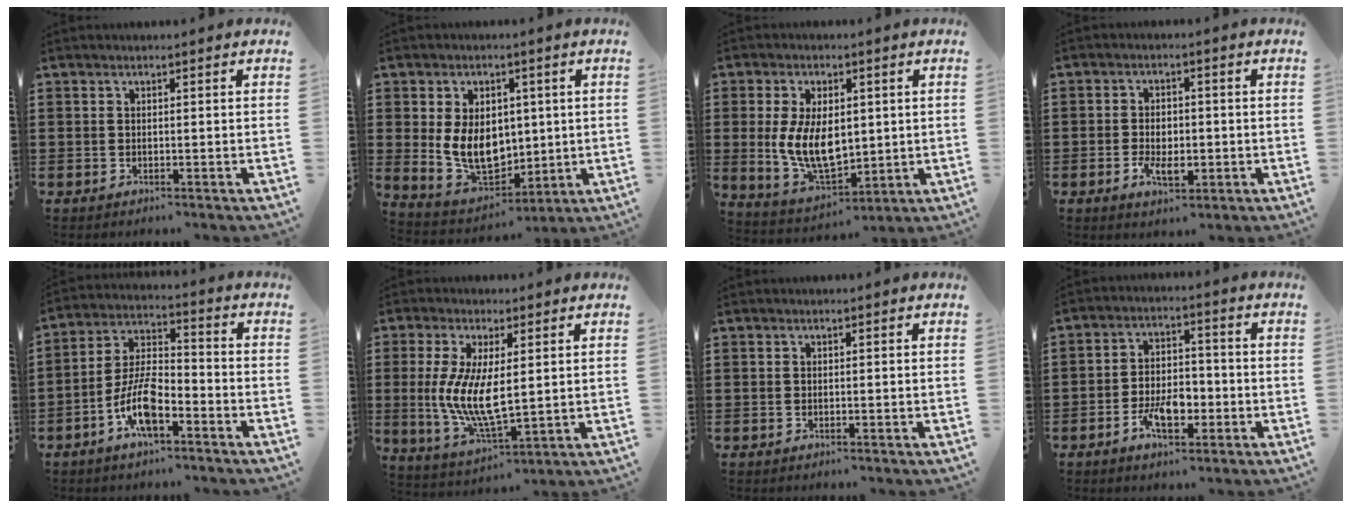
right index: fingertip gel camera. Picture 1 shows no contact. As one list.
[{"total": 9.3, "force": [0.5, 6.9, 6.3], "torque": [-0.122, 0.006, 0.009]}, {"total": 9.6, "force": [0.5, 5.7, 7.7], "torque": [-0.164, 0.004, 0.008]}, {"total": 4.2, "force": [-1.1, 2.2, 3.4], "torque": [-0.062, -0.005, -0.021]}, {"total": 8.9, "force": [-4.5, 3.3, 6.9], "torque": [-0.161, -0.002, -0.087]}, {"total": 8.8, "force": [0.5, 3.3, 8.2], "torque": [-0.175, -0.005, 0.007]}, {"total": 0.0}, {"total": 6.5, "force": [-2.8, 3.3, 4.8], "torque": [-0.085, 0.002, -0.050]}]